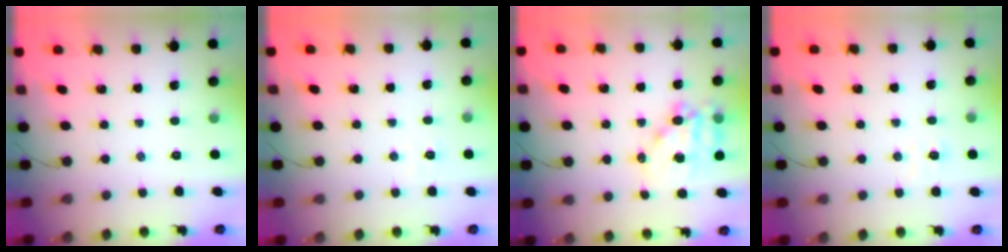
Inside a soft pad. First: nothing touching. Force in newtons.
{"total": 1.8, "press": 1.7, "slide": 0.5}
{"total": 12.0, "press": 11.7, "slide": 3.0}
{"total": 3.6, "press": 3.4, "slide": 1.1}